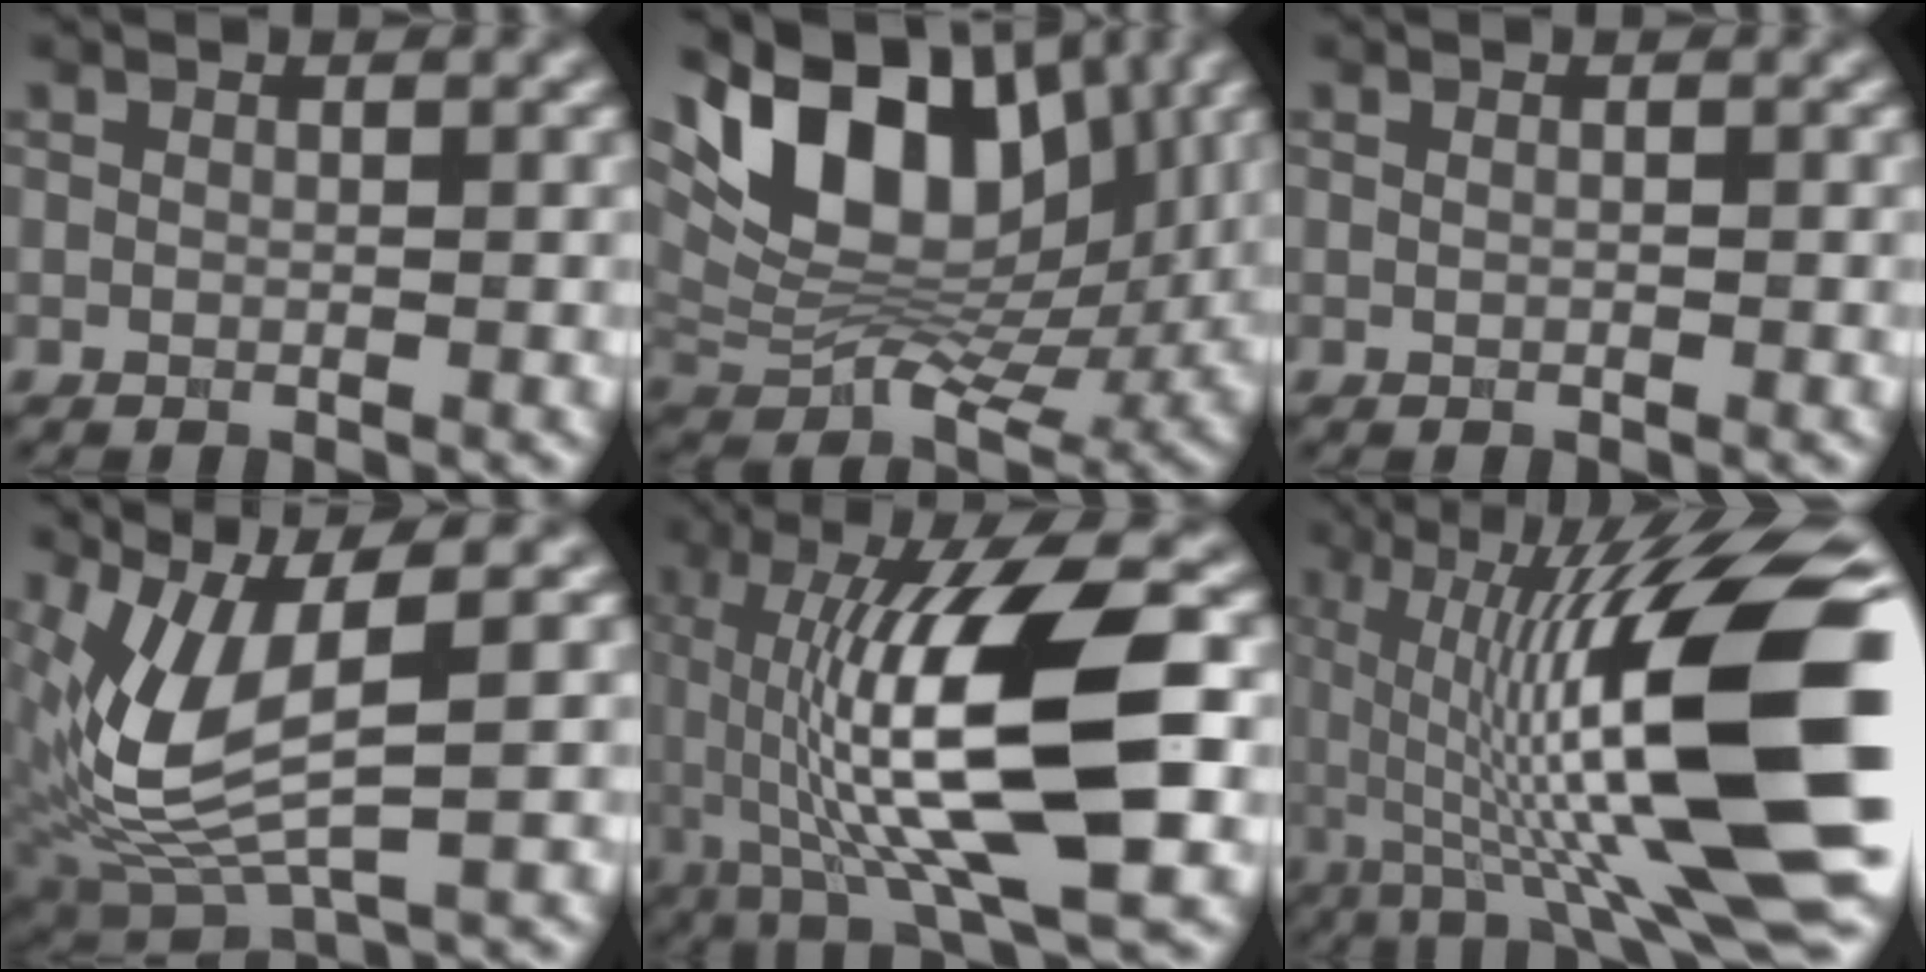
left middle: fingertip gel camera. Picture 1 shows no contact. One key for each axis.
{"total": 12.0, "fx": 4.4, "fy": 7.3, "fz": 8.5, "tx": -0.160, "ty": 0.007, "tz": 0.085}
{"total": 0.0}
{"total": 7.2, "fx": 1.0, "fy": 2.2, "fz": 6.8, "tx": -0.157, "ty": -0.006, "tz": 0.030}
{"total": 12.5, "fx": -0.1, "fy": 3.6, "fz": 11.9, "tx": -0.211, "ty": 0.007, "tz": 0.002}
{"total": 16.4, "fx": -0.7, "fy": 3.7, "fz": 16.0, "tx": -0.254, "ty": 0.035, "tz": -0.002}